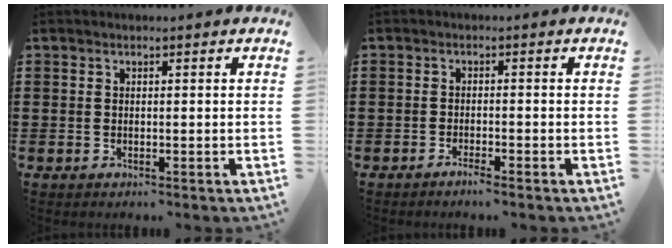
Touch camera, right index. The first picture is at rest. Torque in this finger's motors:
{"motor_torque": [0.80, 0.91, -0.01, -0.01]}